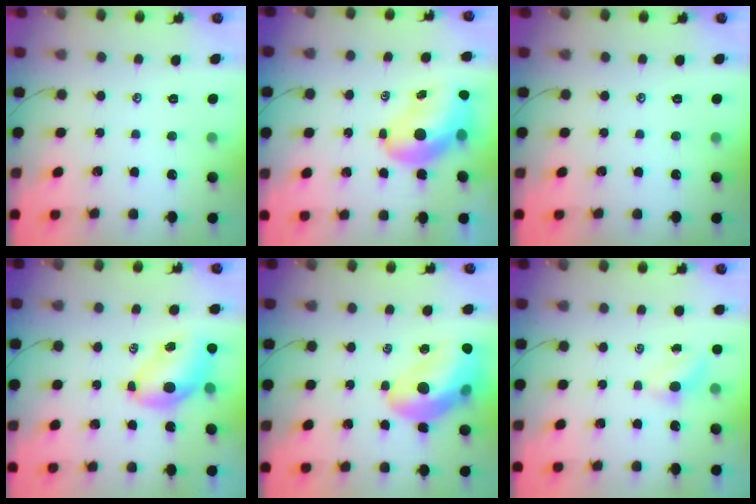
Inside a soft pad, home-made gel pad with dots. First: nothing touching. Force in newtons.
{"total": 9.7, "press": 9.5, "slide": 2.2}
{"total": 0.0}
{"total": 7.5, "press": 7.4, "slide": 1.0}
{"total": 17.0, "press": 16.4, "slide": 4.5}
{"total": 3.6, "press": 3.5, "slide": 1.0}